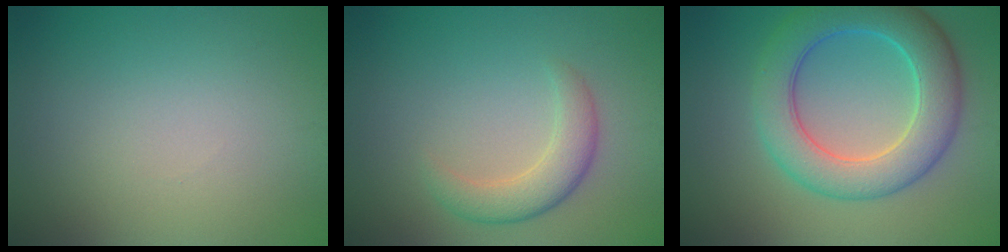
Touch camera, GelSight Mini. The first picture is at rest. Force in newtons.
{"total": 3.0, "press": 3.0, "slide": 0.3}
{"total": 7.5, "press": 7.5, "slide": 0.1}